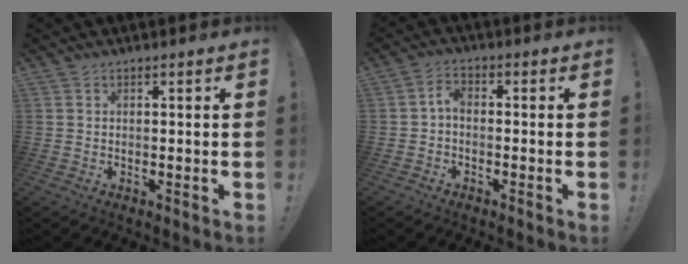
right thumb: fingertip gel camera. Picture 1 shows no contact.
{"total": 3.1, "force": [-1.1, 1.5, 2.5], "torque": [-0.060, 0.008, -0.021]}